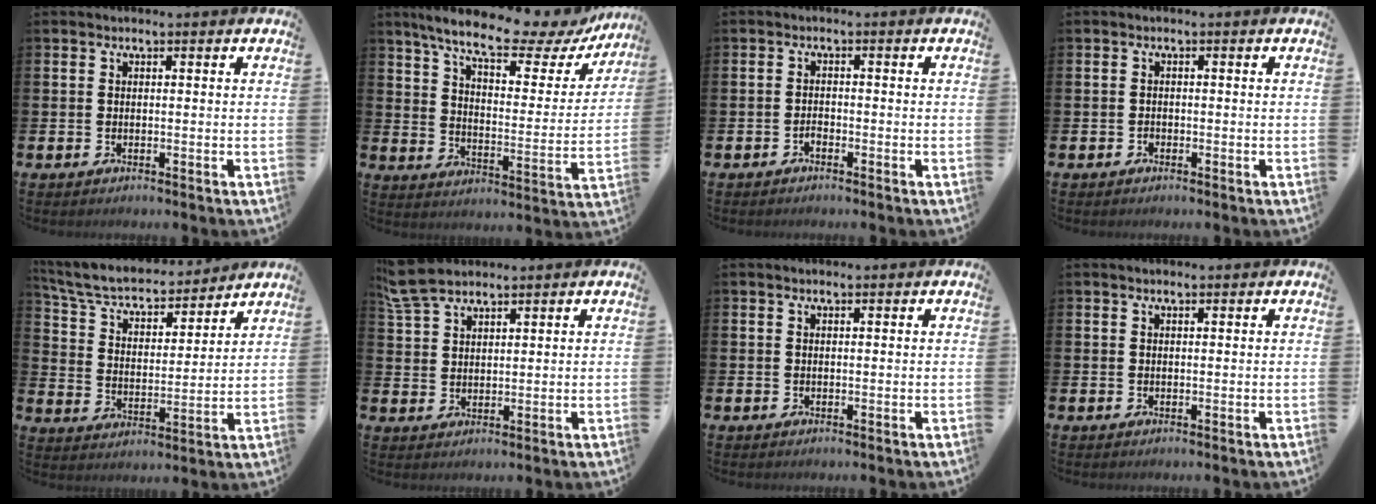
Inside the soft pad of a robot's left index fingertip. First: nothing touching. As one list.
[{"total": 10.6, "force": [9.0, 2.3, 5.2], "torque": [-0.127, -0.053, 0.149]}, {"total": 0.9, "force": [-0.8, 0.4, 0.2], "torque": [-0.007, -0.002, -0.015]}, {"total": 0.7, "force": [-0.5, 0.5, 0.0], "torque": [-0.010, 0.006, -0.009]}, {"total": 6.9, "force": [6.2, 2.3, 2.0], "torque": [-0.078, -0.045, 0.106]}, {"total": 6.4, "force": [5.7, 1.9, 2.2], "torque": [-0.061, -0.012, 0.107]}, {"total": 0.6, "force": [0.6, 0.0, 0.2], "torque": [-0.004, 0.001, 0.011]}, {"total": 0.9, "force": [0.9, 0.1, 0.3], "torque": [0.002, -0.002, 0.014]}]